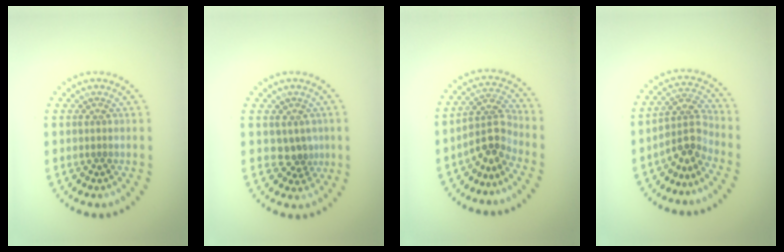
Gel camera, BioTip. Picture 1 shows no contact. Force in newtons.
{"total": 2.1, "press": 1.6, "slide": 1.3}
{"total": 3.2, "press": 2.4, "slide": 2.1}
{"total": 3.1, "press": 2.2, "slide": 2.2}